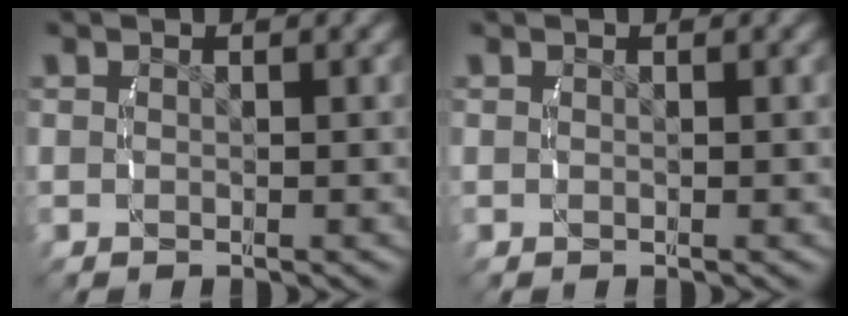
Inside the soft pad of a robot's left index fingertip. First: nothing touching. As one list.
[{"total": 0.0}]